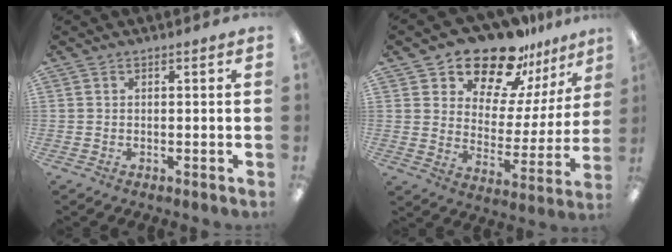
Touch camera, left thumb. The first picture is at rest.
{"total": 17.5, "force": [14.8, 7.4, 5.5], "torque": [-0.099, -0.120, 0.264]}